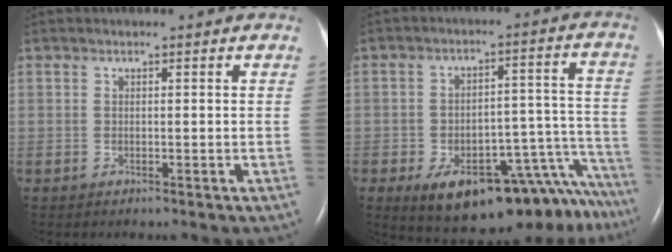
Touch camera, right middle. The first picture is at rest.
{"total": 20.4, "force": [-15.0, 7.1, 11.8], "torque": [-0.068, 0.050, -0.194]}